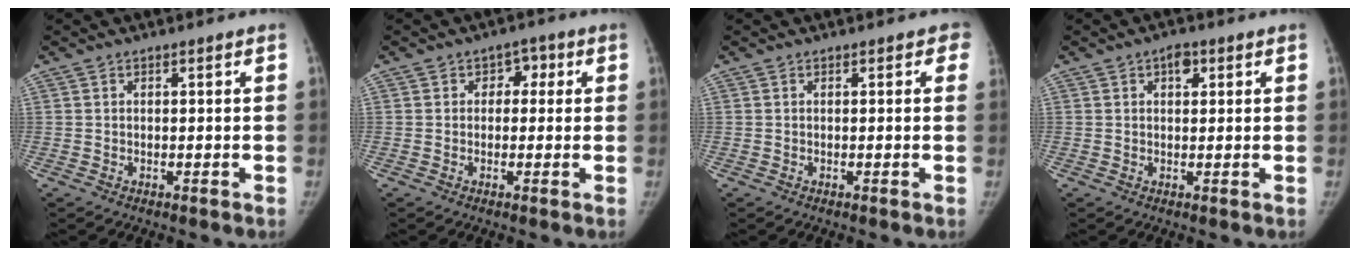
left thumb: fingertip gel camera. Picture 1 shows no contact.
{"total": 3.5, "force": [0.6, 2.9, 1.8], "torque": [0.013, 0.008, -0.005]}
{"total": 1.3, "force": [0.5, 0.9, 0.8], "torque": [0.016, 0.004, -0.007]}
{"total": 2.8, "force": [1.2, 1.7, 1.9], "torque": [-0.014, 0.000, 0.013]}